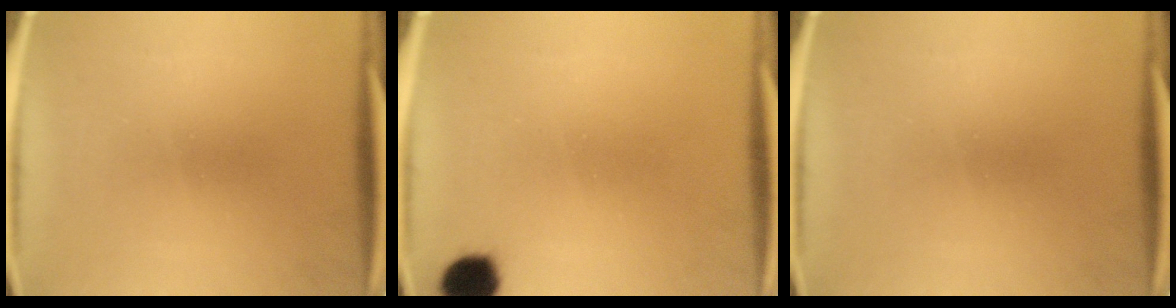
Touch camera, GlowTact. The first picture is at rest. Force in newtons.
{"total": 6.2}
{"total": 0.0}